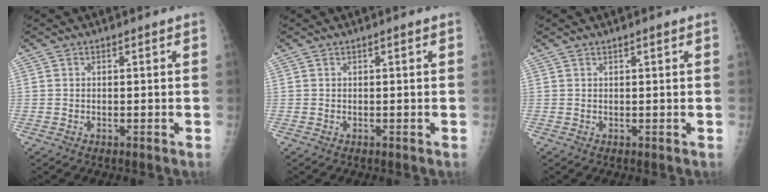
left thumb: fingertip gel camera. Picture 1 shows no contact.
{"total": 0.0}
{"total": 0.8, "force": [0.5, 0.1, 0.6], "torque": [-0.008, 0.000, 0.009]}